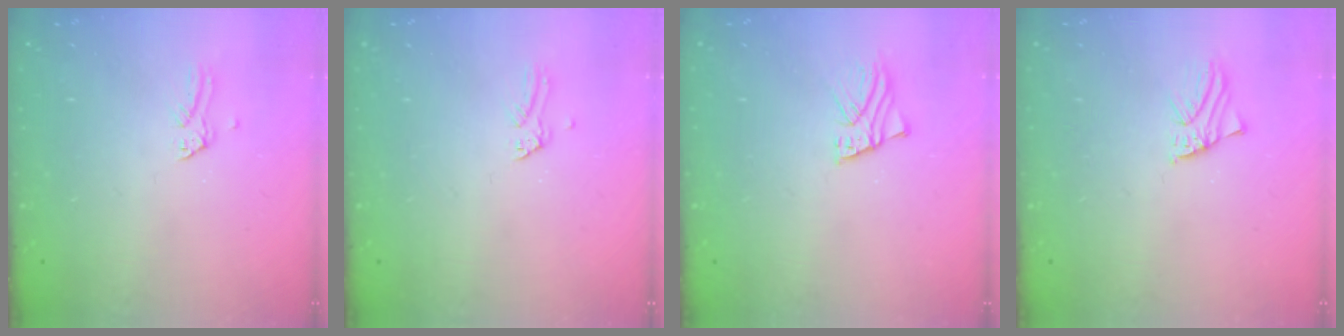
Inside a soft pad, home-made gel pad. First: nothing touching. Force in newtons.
{"total": 0.0}
{"total": 2.2, "press": 2.2, "slide": 0.1}
{"total": 0.9, "press": 0.8, "slide": 0.2}